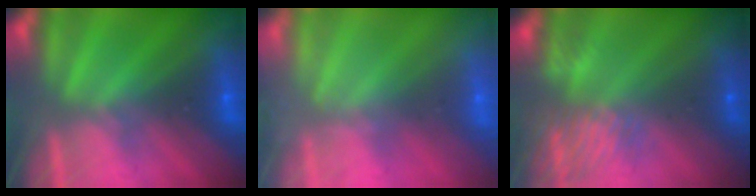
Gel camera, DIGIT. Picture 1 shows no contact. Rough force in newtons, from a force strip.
{"total": 2.4}
{"total": 8.1}